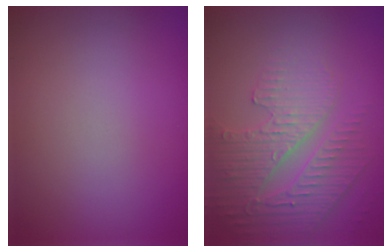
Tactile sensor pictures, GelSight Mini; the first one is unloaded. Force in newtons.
{"total": 3.9, "press": 3.7, "slide": 1.2}